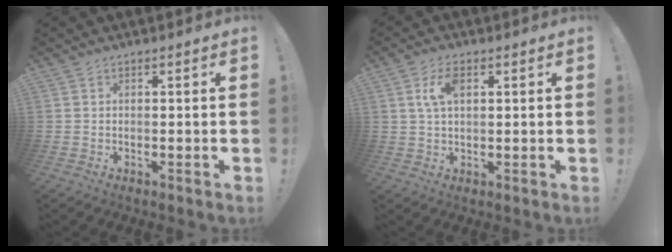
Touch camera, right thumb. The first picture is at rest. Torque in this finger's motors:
{"motor_torque": [-0.02, 0.25, 0.61, -0.98, 0.30]}